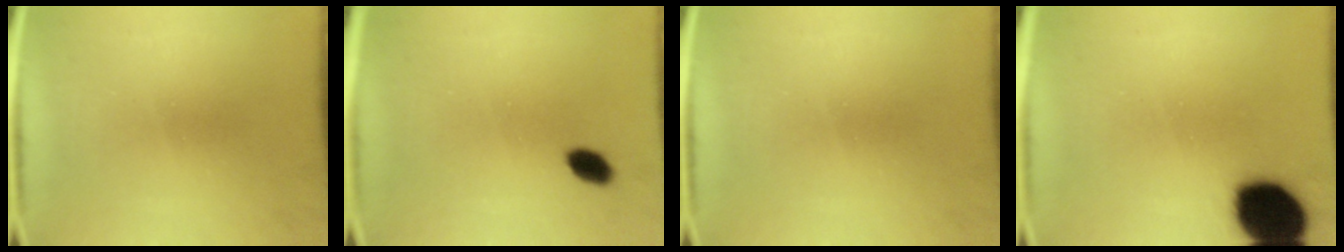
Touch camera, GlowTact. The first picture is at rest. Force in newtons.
{"total": 3.1}
{"total": 0.0}
{"total": 18.0}